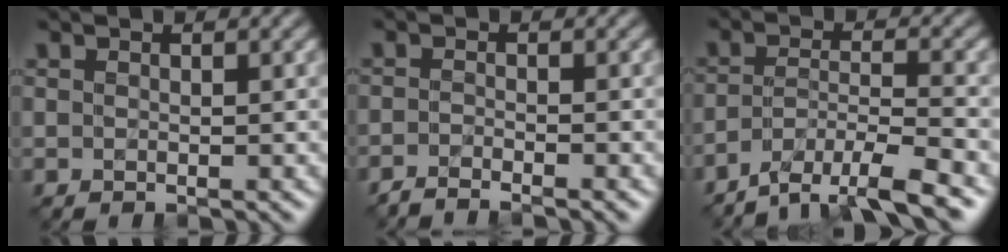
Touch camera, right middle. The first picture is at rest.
{"total": 2.3, "force": [-2.2, 0.2, 0.9], "torque": [-0.008, -0.011, -0.046]}
{"total": 6.2, "force": [-5.1, 1.2, 3.4], "torque": [-0.064, -0.005, -0.090]}